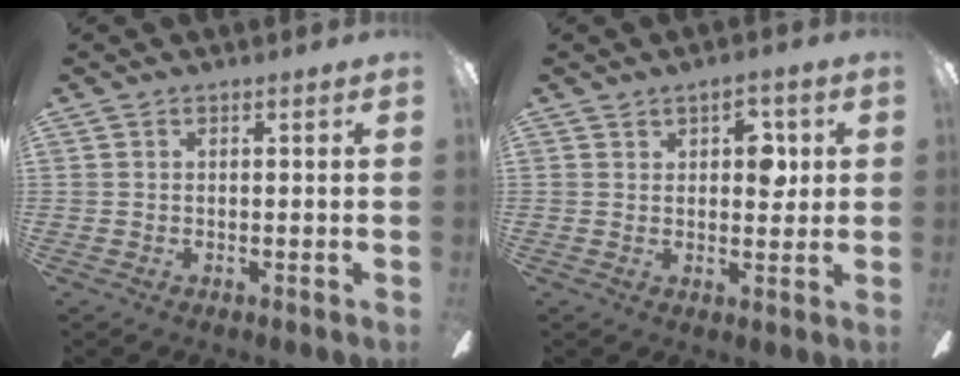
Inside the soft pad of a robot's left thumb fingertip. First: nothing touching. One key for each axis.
{"total": 5.9, "fx": 2.2, "fy": 3.1, "fz": 4.6, "tx": -0.052, "ty": -0.006, "tz": 0.030}